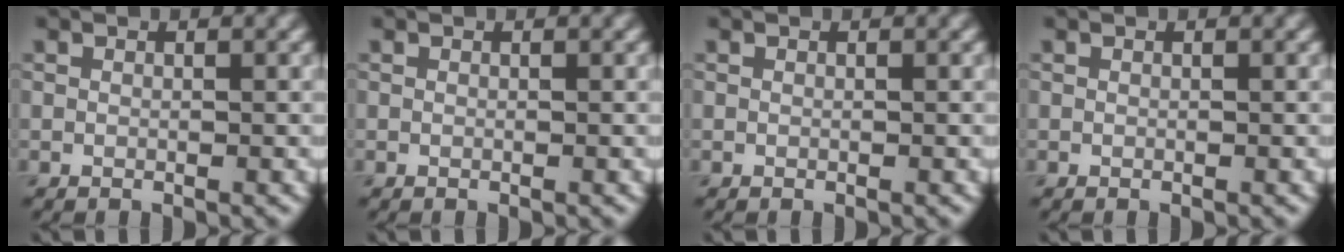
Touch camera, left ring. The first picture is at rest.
{"total": 0.0}
{"total": 0.0}
{"total": 0.0}